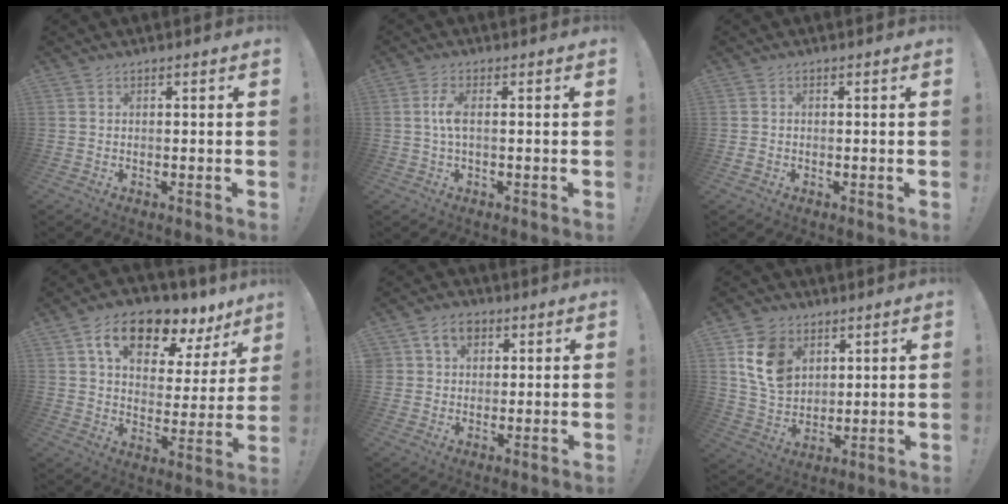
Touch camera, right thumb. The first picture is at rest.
{"total": 4.5, "force": [0.1, 1.6, 4.2], "torque": [-0.085, 0.005, 0.000]}
{"total": 1.1, "force": [-0.4, 0.8, 0.5], "torque": [-0.012, 0.003, -0.007]}
{"total": 14.9, "force": [9.2, 7.5, 9.1], "torque": [-0.149, -0.051, 0.158]}
{"total": 7.6, "force": [3.7, 5.8, 3.2], "torque": [-0.054, -0.006, 0.074]}
{"total": 13.8, "force": [5.7, 10.5, 6.9], "torque": [-0.119, -0.016, 0.117]}